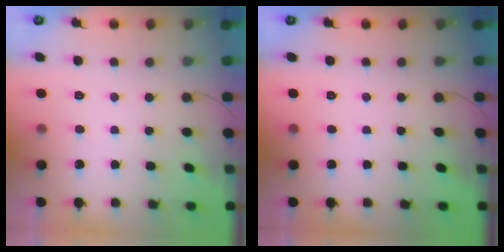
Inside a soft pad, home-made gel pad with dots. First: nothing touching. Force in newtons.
{"total": 0.0}